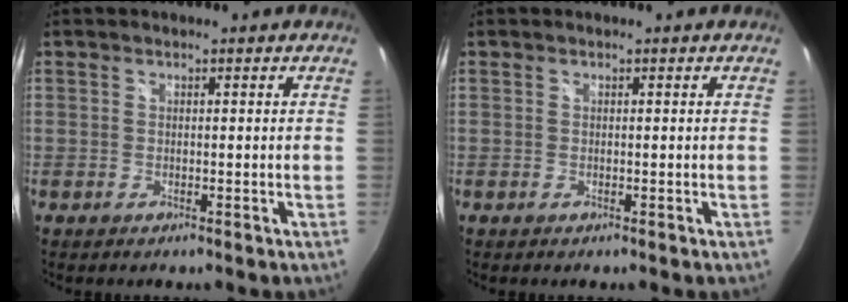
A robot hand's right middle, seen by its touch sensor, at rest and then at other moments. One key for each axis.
{"total": 0.0}